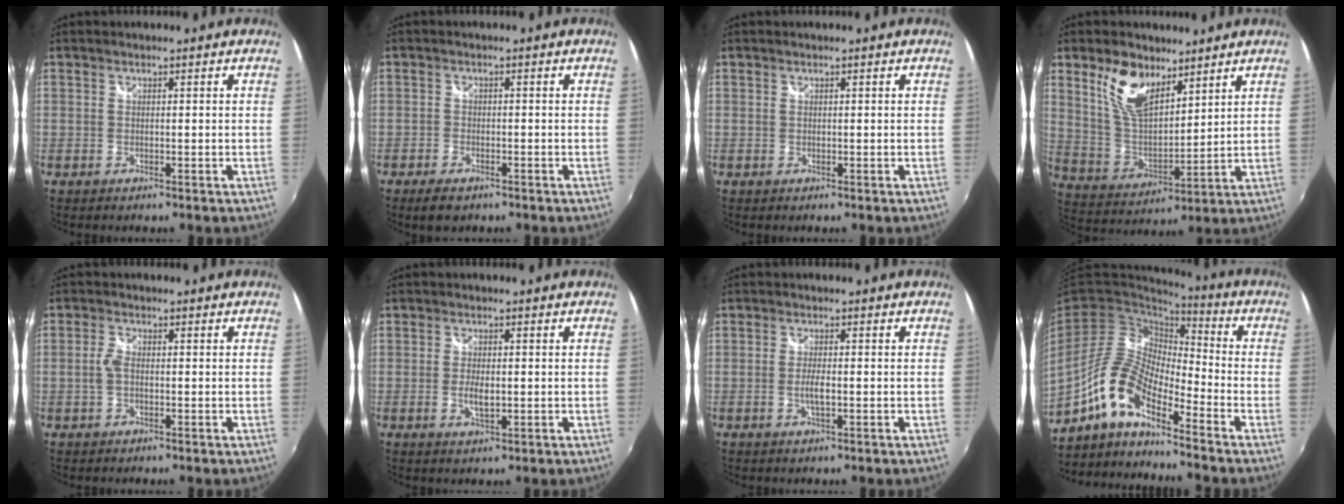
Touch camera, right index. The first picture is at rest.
{"total": 4.1, "force": [-2.9, 2.1, 2.1], "torque": [-0.054, -0.010, -0.049]}
{"total": 0.0}
{"total": 11.8, "force": [7.2, 5.7, 7.5], "torque": [-0.149, 0.008, 0.146]}
{"total": 2.7, "force": [-0.3, 1.4, 2.3], "torque": [-0.052, 0.003, -0.007]}
{"total": 3.6, "force": [-0.6, 1.6, 3.2], "torque": [-0.061, -0.005, -0.008]}
{"total": 2.8, "force": [-0.6, 0.5, 2.7], "torque": [-0.052, -0.003, -0.011]}
{"total": 11.5, "force": [-7.4, 3.7, 7.9], "torque": [-0.157, 0.010, -0.155]}